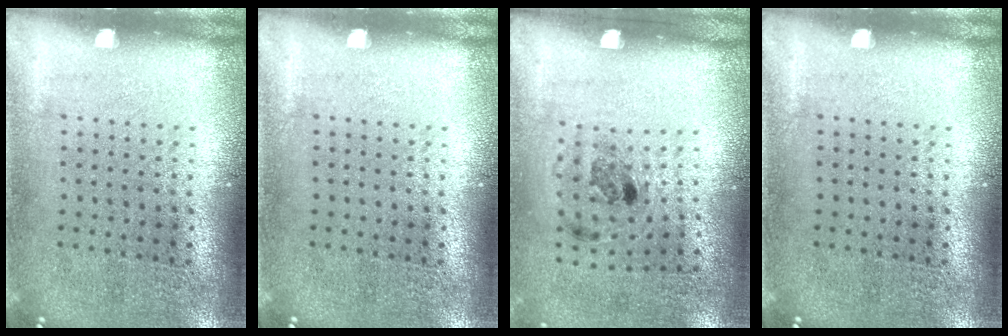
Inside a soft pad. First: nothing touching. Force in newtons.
{"total": 0.0}
{"total": 1.2, "press": 0.8, "slide": 0.9}
{"total": 0.0}